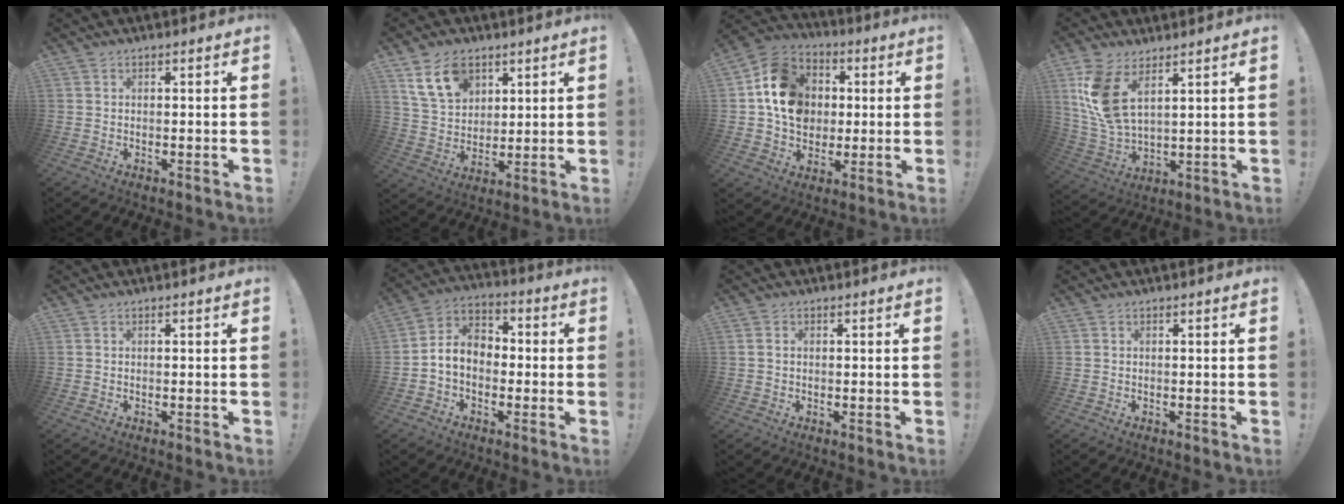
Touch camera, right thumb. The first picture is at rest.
{"total": 13.0, "force": [7.2, 8.8, 6.3], "torque": [-0.116, -0.020, 0.142]}
{"total": 16.7, "force": [2.0, 14.2, 8.7], "torque": [-0.133, 0.008, 0.048]}
{"total": 12.6, "force": [6.3, 6.3, 8.9], "torque": [-0.182, -0.038, 0.121]}
{"total": 0.0}
{"total": 8.8, "force": [-1.1, 7.0, 5.4], "torque": [-0.092, 0.018, -0.012]}
{"total": 0.9, "force": [0.0, 0.8, 0.5], "torque": [-0.018, 0.007, 0.002]}
{"total": 0.0}